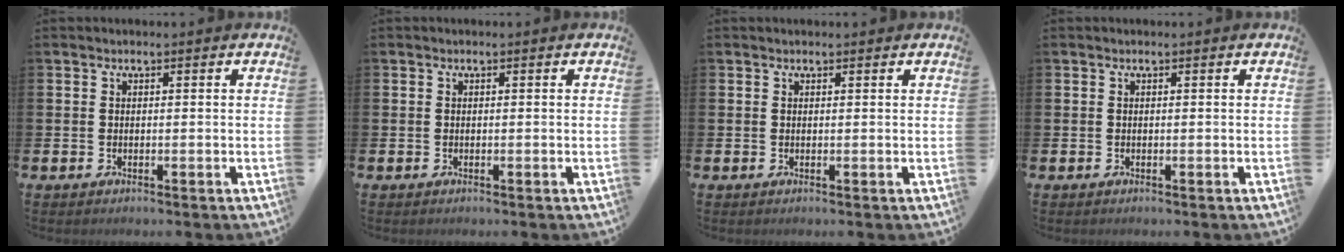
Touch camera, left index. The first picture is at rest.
{"total": 0.0}
{"total": 0.7, "force": [0.7, 0.2, 0.1], "torque": [0.014, -0.004, 0.010]}
{"total": 0.0}